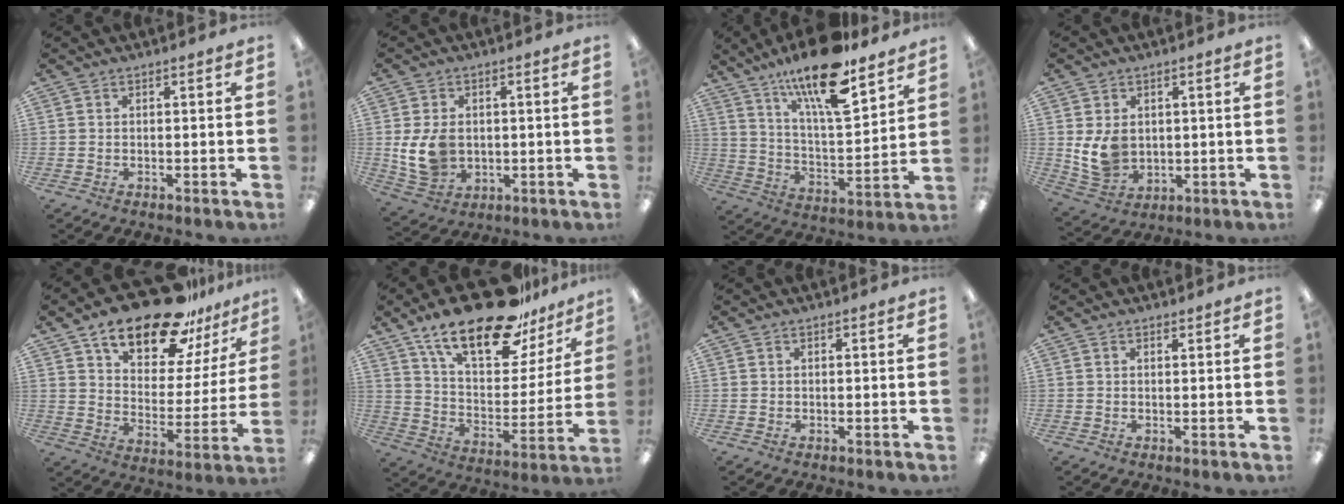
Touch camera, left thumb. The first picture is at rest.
{"total": 9.3, "force": [0.0, 7.2, 5.9], "torque": [-0.124, 0.006, 0.003]}
{"total": 19.0, "force": [13.7, 5.2, 12.1], "torque": [-0.208, -0.083, 0.226]}
{"total": 8.1, "force": [1.1, 6.7, 4.5], "torque": [-0.093, -0.001, 0.023]}
{"total": 21.2, "force": [15.8, 8.7, 11.2], "torque": [-0.179, -0.096, 0.269]}
{"total": 24.2, "force": [17.3, 9.3, 14.1], "torque": [-0.223, -0.112, 0.296]}
{"total": 0.0}
{"total": 0.6, "force": [0.6, 0.1, 0.2], "torque": [-0.005, 0.001, 0.010]}